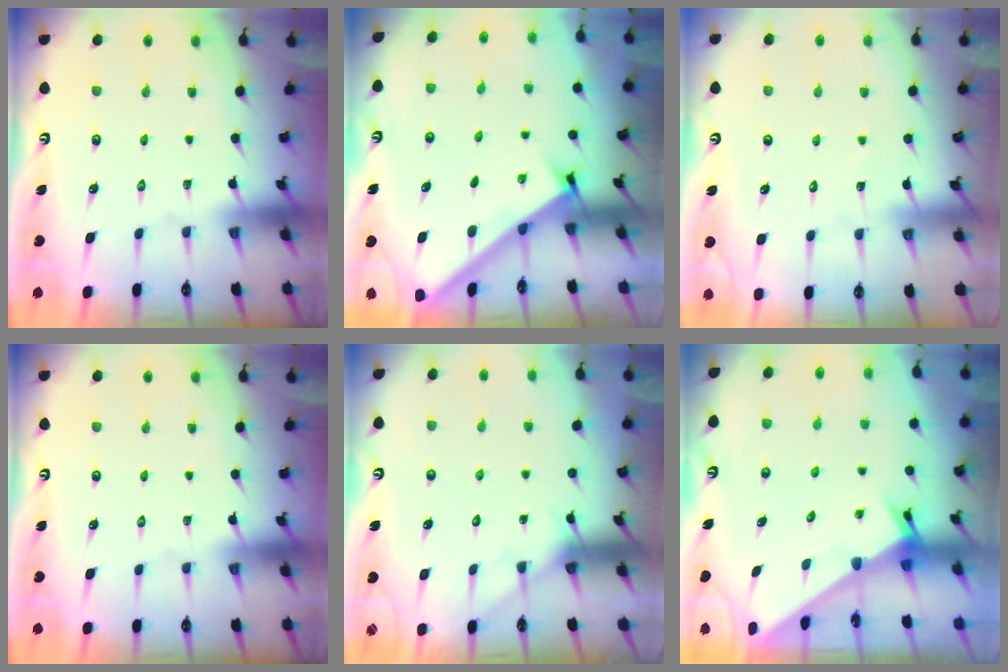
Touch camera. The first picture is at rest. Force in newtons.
{"total": 2.8, "press": 2.7, "slide": 0.3}
{"total": 4.9, "press": 4.9, "slide": 0.5}
{"total": 0.0}
{"total": 4.9, "press": 4.9, "slide": 0.4}
{"total": 2.6, "press": 2.6, "slide": 0.1}